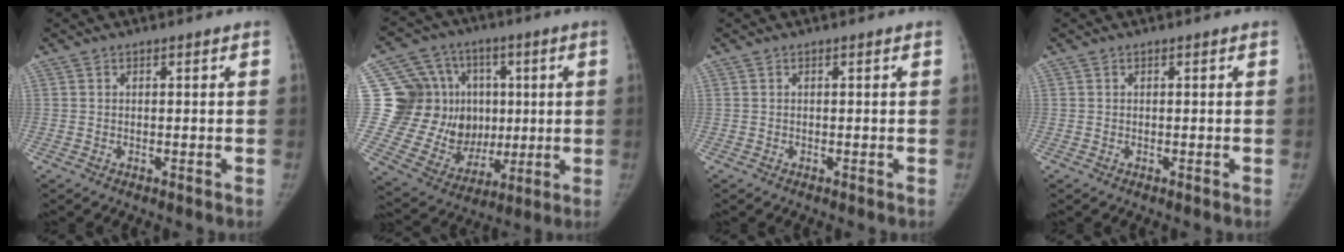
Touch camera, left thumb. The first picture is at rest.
{"total": 20.6, "force": [2.7, 17.6, 10.3], "torque": [-0.136, 0.018, 0.073]}
{"total": 0.0}
{"total": 0.0}